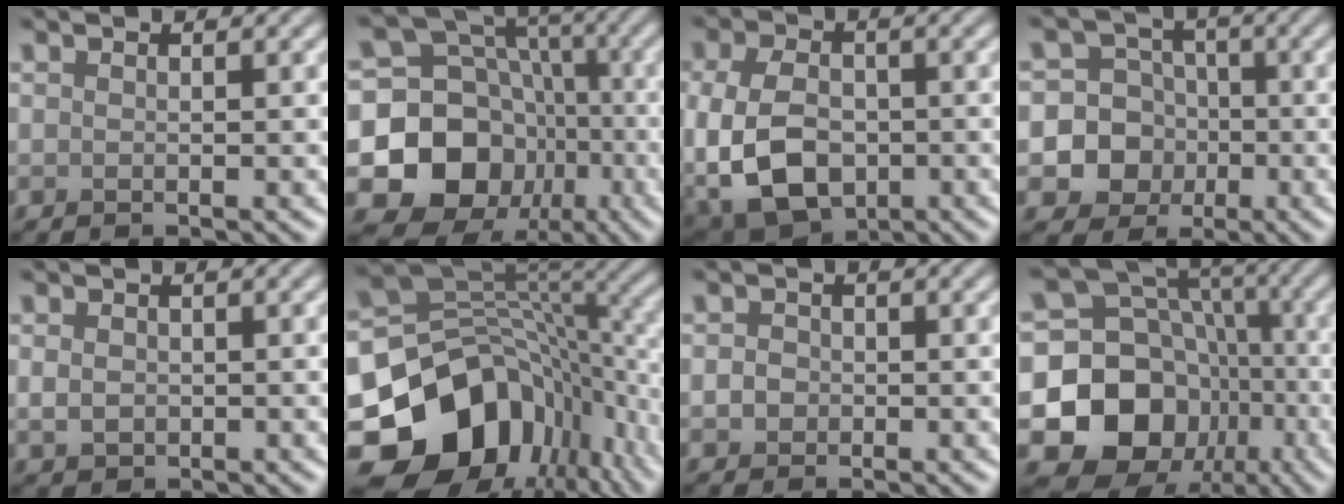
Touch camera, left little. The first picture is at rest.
{"total": 12.8, "force": [-3.4, 11.1, 5.3], "torque": [-0.101, -0.005, -0.084]}
{"total": 9.9, "force": [-2.3, 6.8, 6.9], "torque": [-0.162, -0.024, -0.038]}
{"total": 11.7, "force": [-2.7, 11.2, 2.1], "torque": [-0.064, 0.001, -0.064]}
{"total": 1.6, "force": [-0.1, 1.3, 0.9], "torque": [-0.020, -0.003, -0.001]}
{"total": 15.6, "force": [-6.6, 11.2, 8.7], "torque": [-0.175, -0.015, -0.108]}
{"total": 1.5, "force": [-0.3, 1.3, 0.5], "torque": [-0.003, -0.002, -0.009]}
{"total": 14.2, "force": [-4.3, 12.2, 5.9], "torque": [-0.117, 0.001, -0.095]}